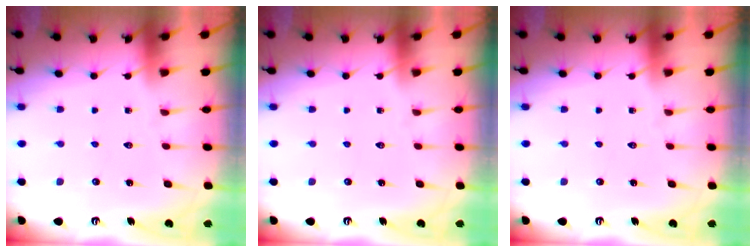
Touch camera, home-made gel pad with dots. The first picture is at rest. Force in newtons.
{"total": 0.0}
{"total": 0.0}